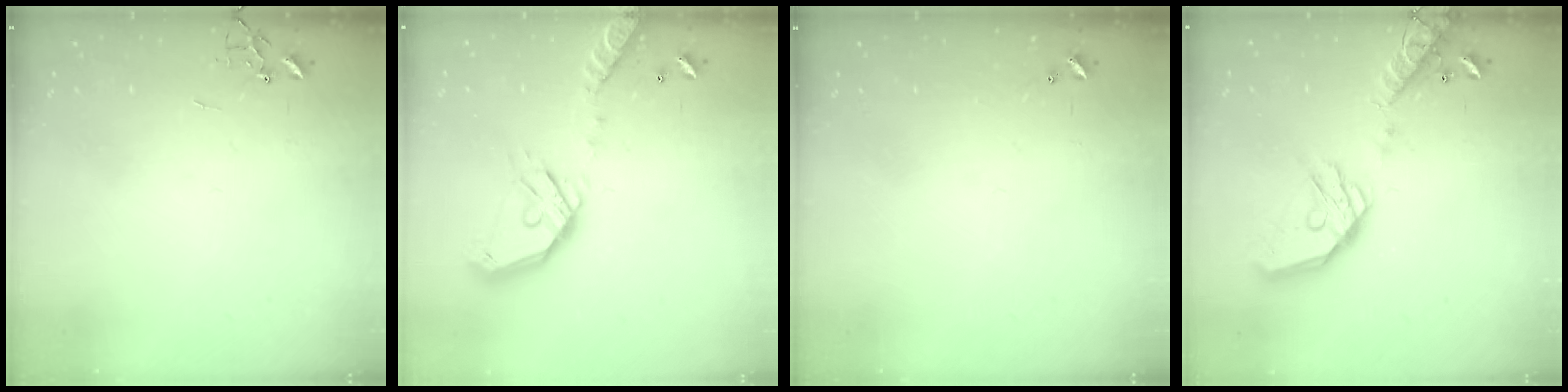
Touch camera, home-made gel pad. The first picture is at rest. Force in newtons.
{"total": 19.5, "press": 19.2, "slide": 3.4}
{"total": 0.0}
{"total": 18.9, "press": 18.8, "slide": 2.4}